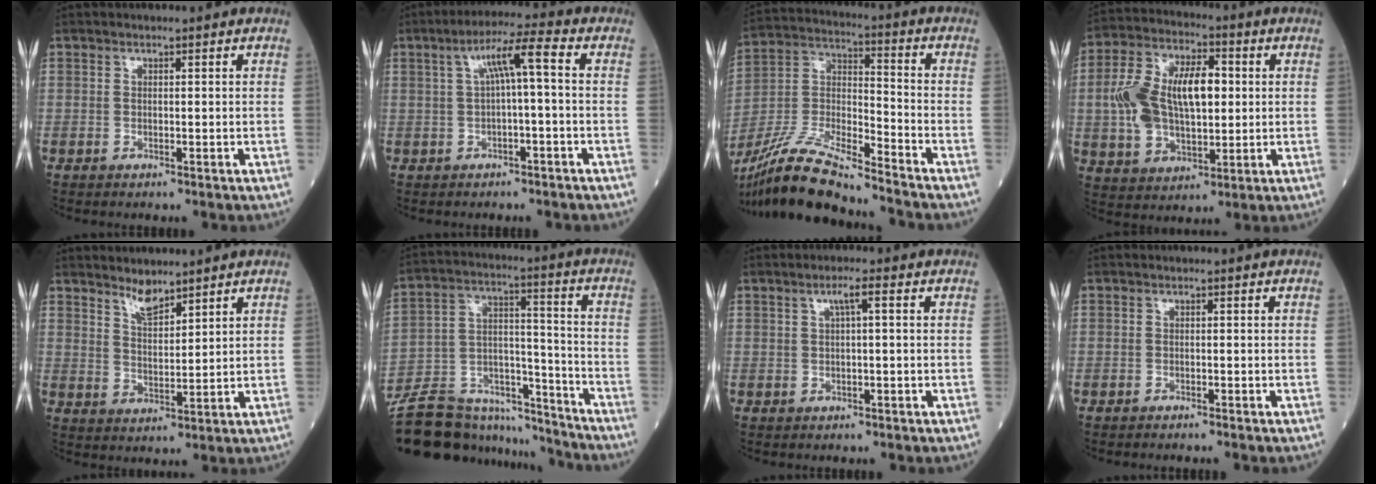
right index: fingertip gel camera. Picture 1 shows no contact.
{"total": 5.9, "force": [0.6, 0.2, 5.8], "torque": [-0.100, 0.025, 0.011]}
{"total": 17.2, "force": [-15.4, 0.8, 7.7], "torque": [-0.165, -0.010, -0.292]}
{"total": 14.9, "force": [1.2, 7.5, 12.8], "torque": [-0.257, 0.031, 0.029]}
{"total": 4.0, "force": [3.6, 0.9, 1.6], "torque": [-0.033, -0.007, 0.070]}
{"total": 20.1, "force": [-18.3, 6.1, 5.6], "torque": [-0.122, 0.032, -0.299]}
{"total": 2.2, "force": [0.7, 0.0, 2.1], "torque": [-0.038, 0.006, 0.013]}
{"total": 1.6, "force": [-1.5, -0.1, 0.6], "torque": [-0.008, 0.001, -0.019]}